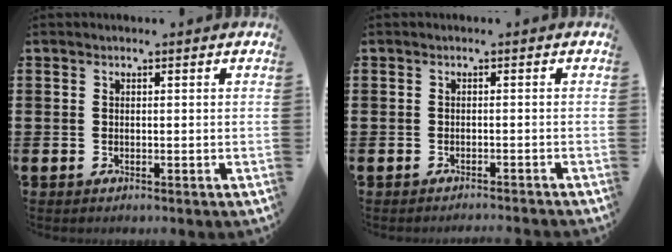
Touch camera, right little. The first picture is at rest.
{"total": 0.9, "force": [-0.8, -0.2, 0.0], "torque": [0.000, 0.001, -0.017]}